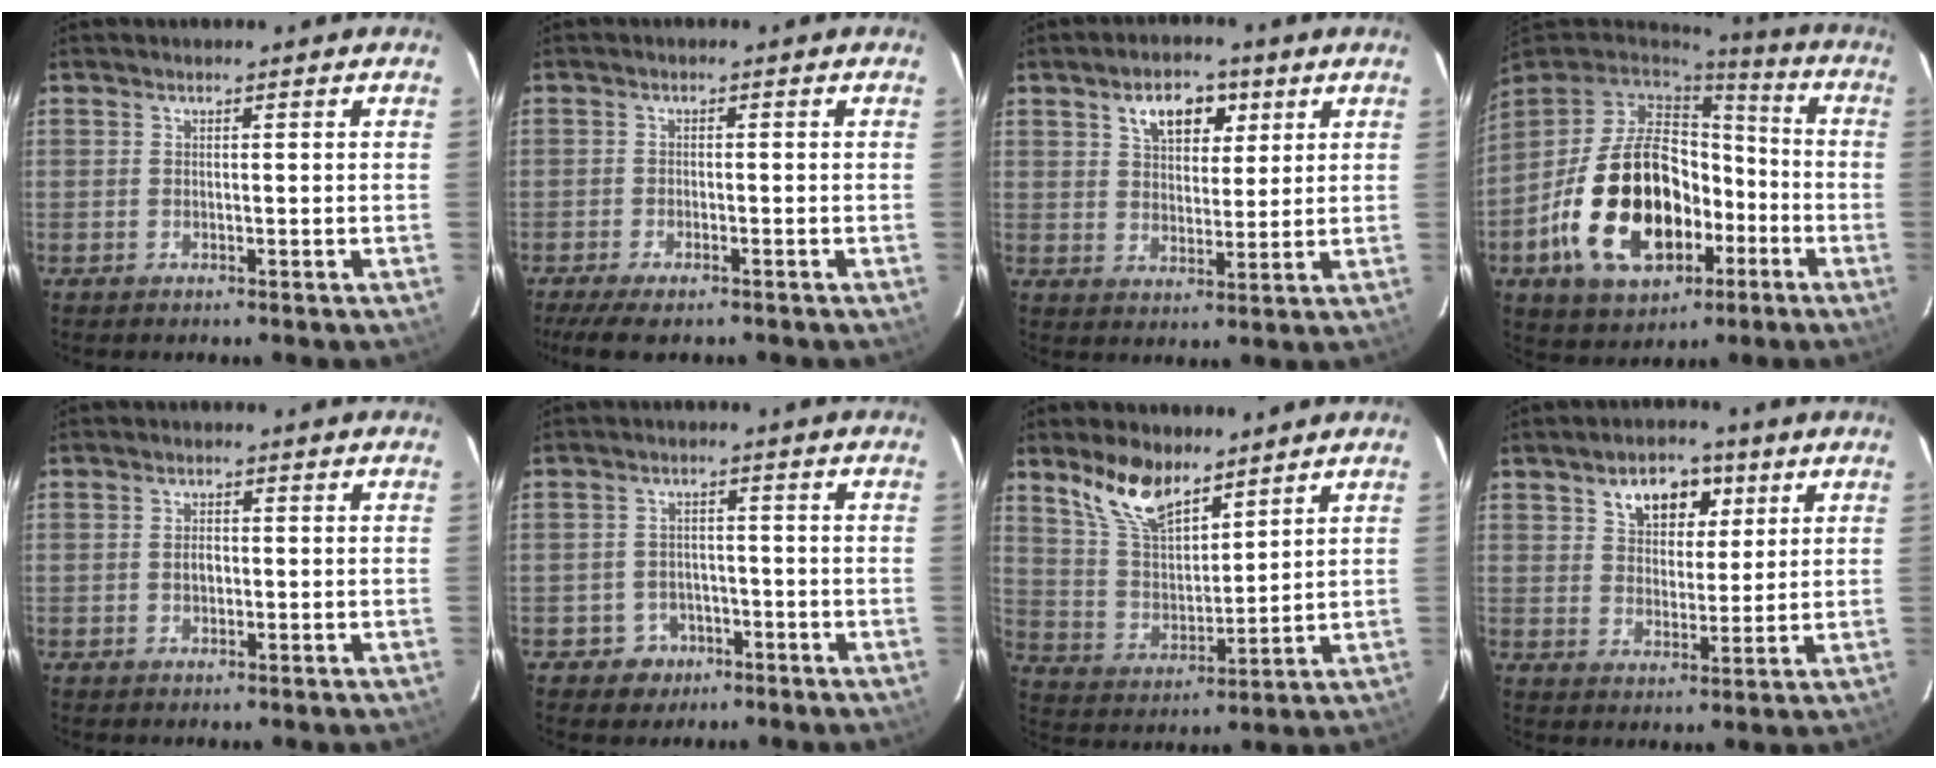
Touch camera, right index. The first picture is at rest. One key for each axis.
{"total": 7.3, "fx": -5.6, "fy": 2.1, "fz": 4.1, "tx": -0.098, "ty": -0.027, "tz": -0.097}
{"total": 8.3, "fx": 4.2, "fy": 4.9, "fz": 5.2, "tx": -0.087, "ty": 0.018, "tz": 0.070}
{"total": 23.6, "fx": -7.2, "fy": 14.7, "fz": 17.0, "tx": -0.353, "ty": 0.011, "tz": -0.097}
{"total": 1.9, "fx": -0.2, "fy": 1.3, "fz": 1.4, "tx": -0.026, "ty": 0.004, "tz": -0.004}
{"total": 5.2, "fx": -2.9, "fy": 4.4, "fz": 0.6, "tx": -0.026, "ty": 0.018, "tz": -0.035}
{"total": 11.6, "fx": 8.5, "fy": 4.8, "fz": 6.3, "tx": -0.119, "ty": 0.009, "tz": 0.171}
{"total": 8.8, "fx": 4.5, "fy": 5.6, "fz": 5.1, "tx": -0.087, "ty": 0.019, "tz": 0.076}